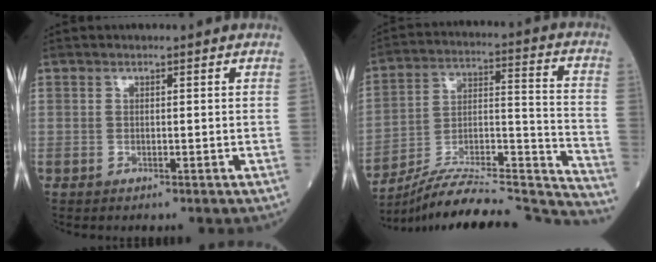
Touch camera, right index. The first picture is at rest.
{"total": 27.4, "force": [-26.1, 1.3, 8.4], "torque": [-0.098, 0.013, -0.391]}